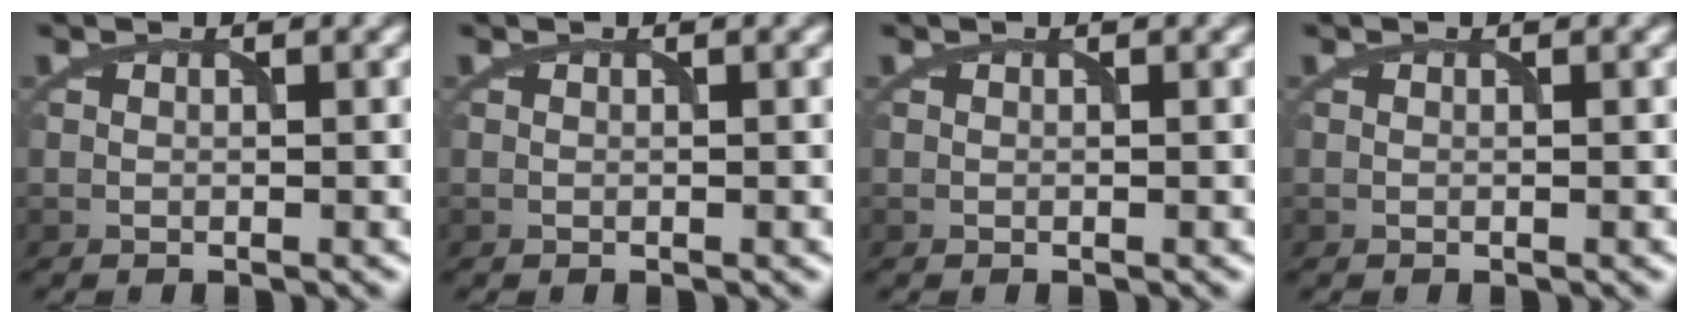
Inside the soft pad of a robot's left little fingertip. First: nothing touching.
{"total": 0.0}
{"total": 0.0}
{"total": 0.0}